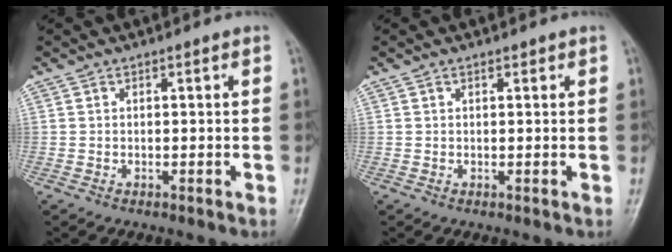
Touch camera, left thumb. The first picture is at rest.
{"total": 0.9, "force": [0.6, 0.4, 0.5], "torque": [-0.005, -0.001, 0.006]}